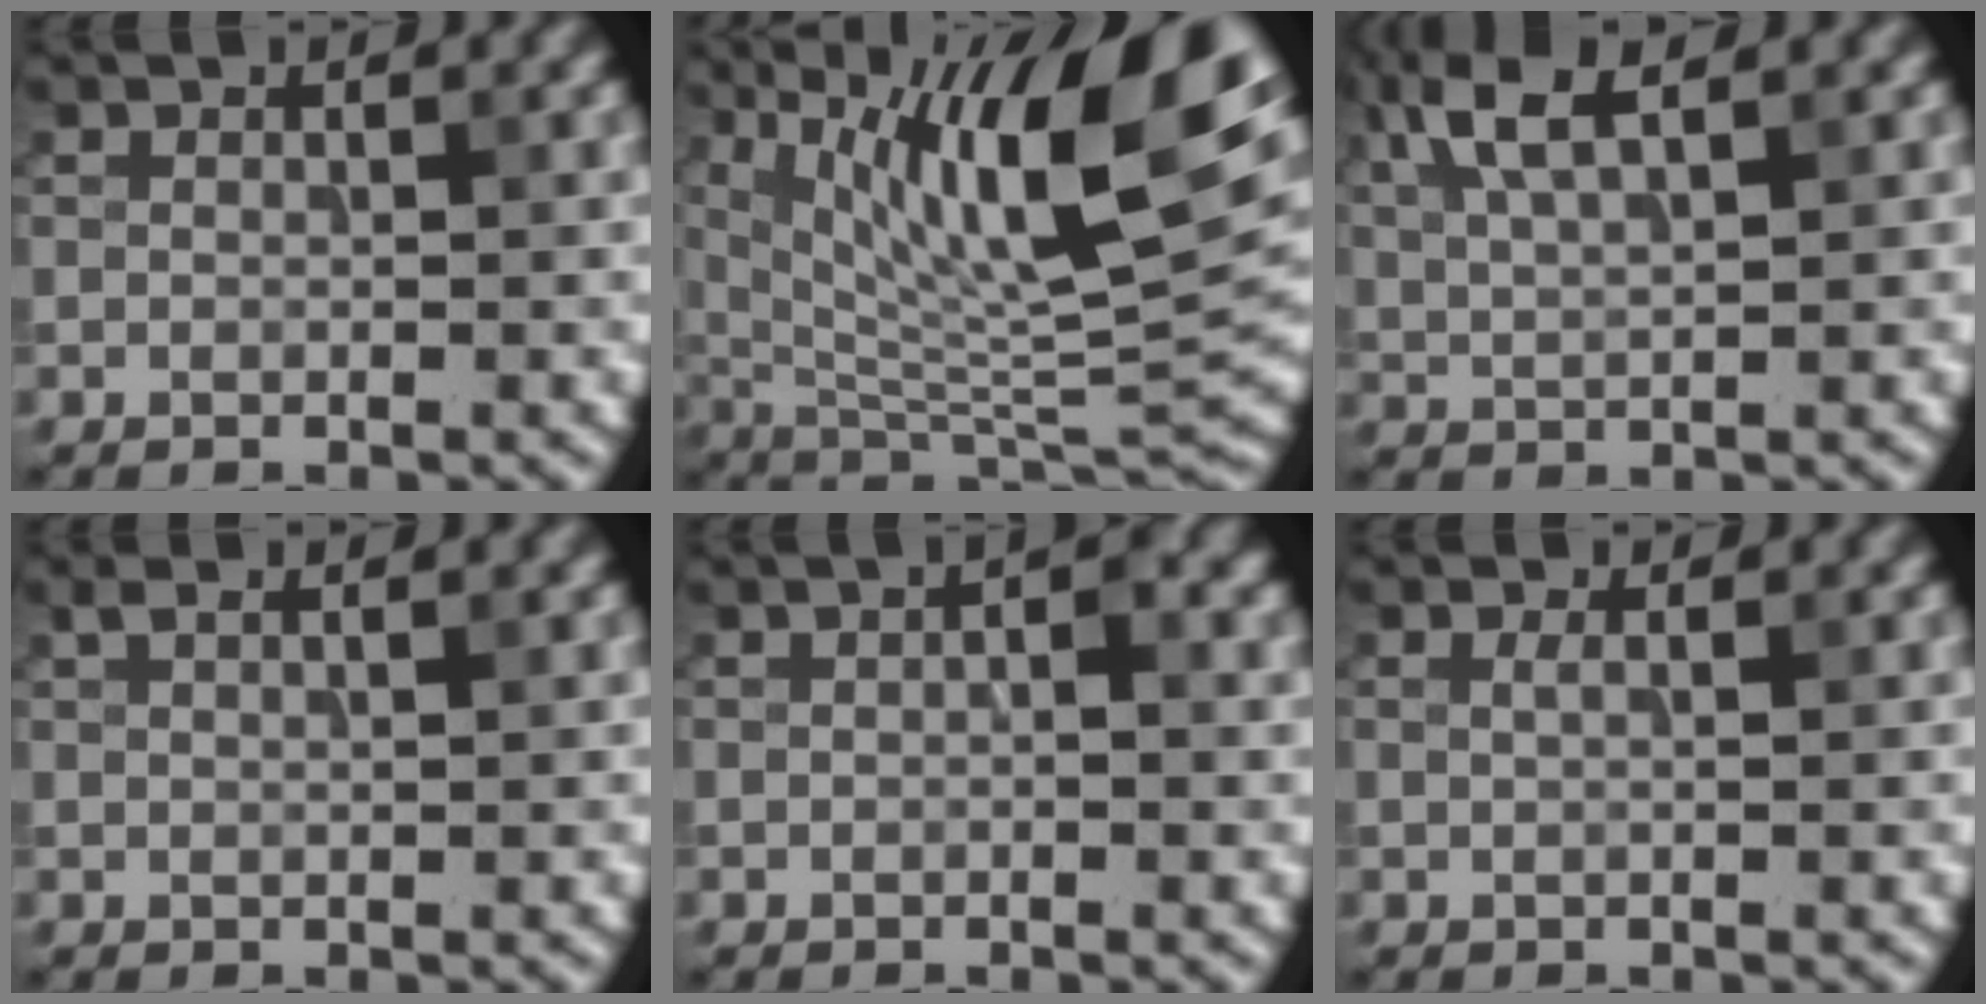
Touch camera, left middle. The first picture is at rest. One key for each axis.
{"total": 15.5, "fx": 6.3, "fy": 5.0, "fz": 13.2, "tx": -0.221, "ty": 0.002, "tz": 0.109}
{"total": 5.1, "fx": 2.7, "fy": 1.6, "fz": 4.0, "tx": -0.090, "ty": 0.011, "tz": 0.054}
{"total": 1.8, "fx": 1.3, "fy": 0.5, "fz": 1.1, "tx": -0.017, "ty": 0.003, "tz": 0.014}
{"total": 1.7, "fx": 0.2, "fy": 0.6, "fz": 1.6, "tx": -0.023, "ty": 0.004, "tz": 0.002}
{"total": 0.8, "fx": 0.3, "fy": 0.3, "fz": 0.7, "tx": -0.012, "ty": -0.001, "tz": 0.001}